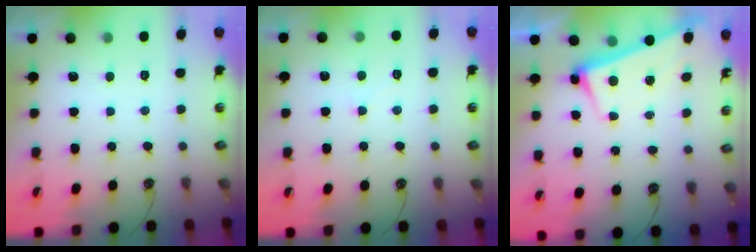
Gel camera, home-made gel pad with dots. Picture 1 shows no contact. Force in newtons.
{"total": 1.2, "press": 1.1, "slide": 0.4}
{"total": 2.6, "press": 2.5, "slide": 0.6}